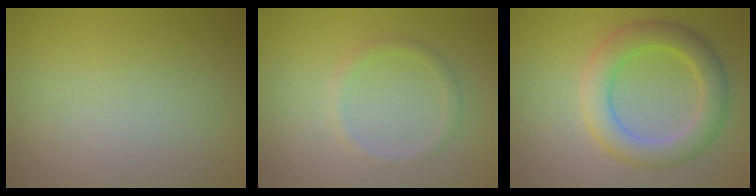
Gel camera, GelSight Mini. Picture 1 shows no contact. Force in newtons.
{"total": 1.3, "press": 1.3, "slide": 0.1}
{"total": 4.8, "press": 4.8, "slide": 0.2}